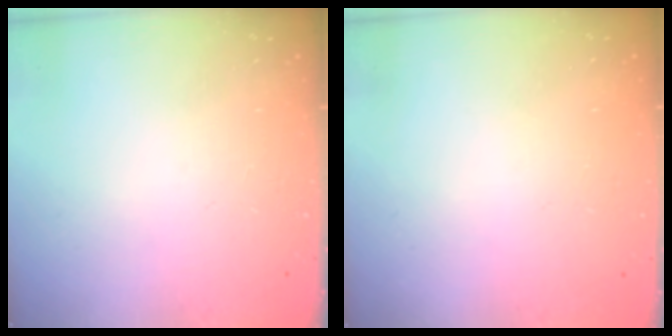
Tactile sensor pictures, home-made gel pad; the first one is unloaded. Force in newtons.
{"total": 0.6, "press": 0.6, "slide": 0.0}